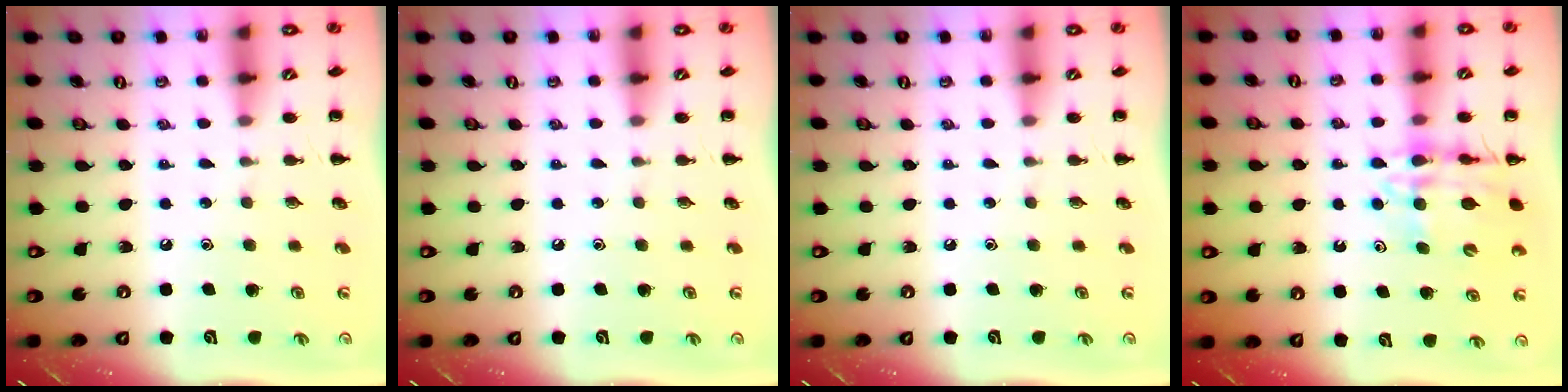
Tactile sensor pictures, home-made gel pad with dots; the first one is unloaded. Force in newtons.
{"total": 0.0}
{"total": 0.0}
{"total": 12.1, "press": 11.7, "slide": 3.2}